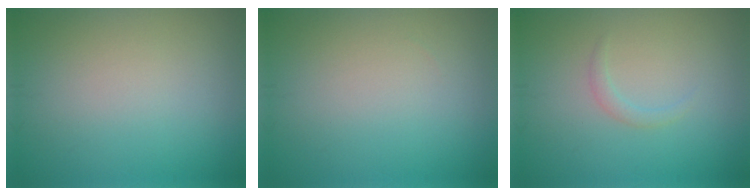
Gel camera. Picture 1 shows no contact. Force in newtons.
{"total": 0.0}
{"total": 0.9, "press": 0.9, "slide": 0.1}